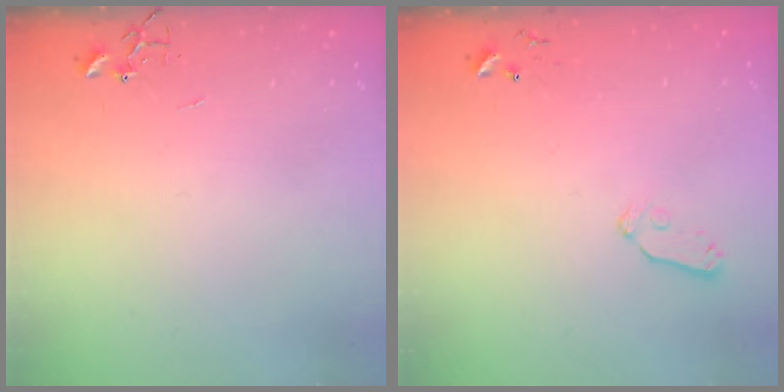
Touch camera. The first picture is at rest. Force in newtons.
{"total": 6.8, "press": 6.7, "slide": 0.8}